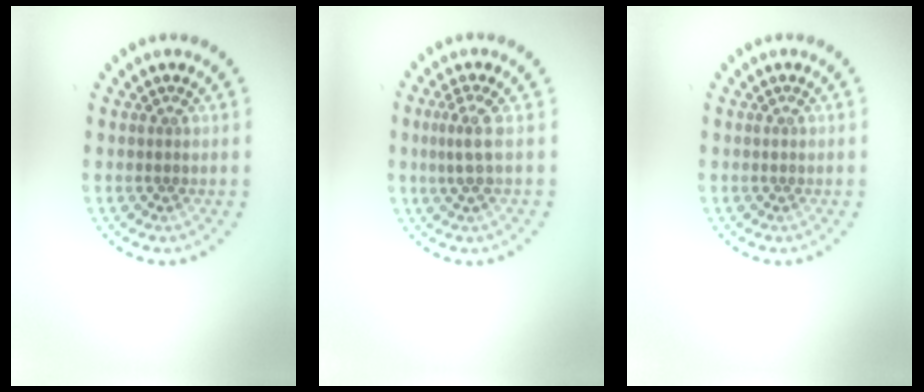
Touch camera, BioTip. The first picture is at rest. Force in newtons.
{"total": 2.1, "press": 1.4, "slide": 1.6}
{"total": 0.0}